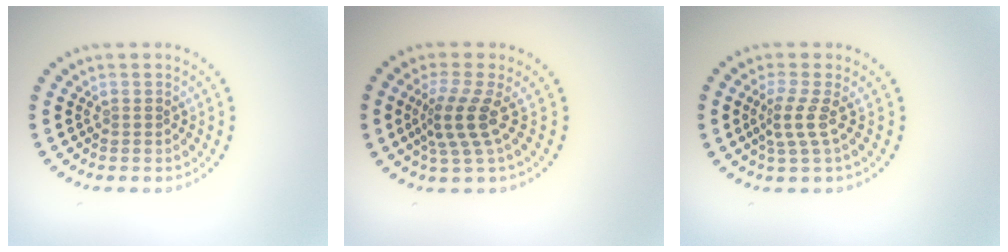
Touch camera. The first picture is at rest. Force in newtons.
{"total": 3.3, "press": 2.3, "slide": 2.4}
{"total": 2.3, "press": 1.5, "slide": 1.7}